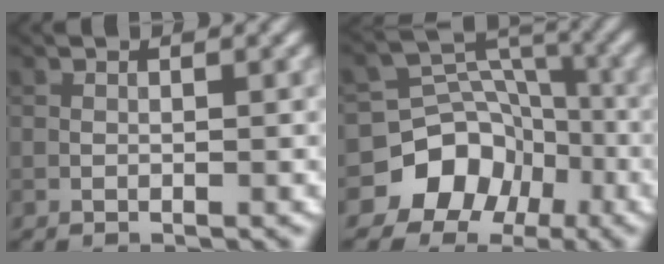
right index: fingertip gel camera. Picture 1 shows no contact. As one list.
[{"total": 8.3, "force": [-4.5, 6.8, 1.7], "torque": [-0.009, 0.011, -0.098]}]